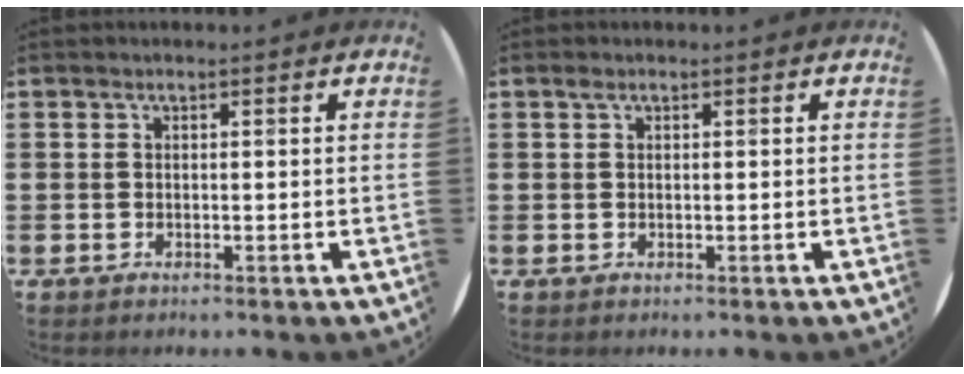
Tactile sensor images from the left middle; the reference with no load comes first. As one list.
[{"total": 0.5, "force": [0.3, 0.4, 0.1], "torque": [-0.004, 0.003, 0.007]}]